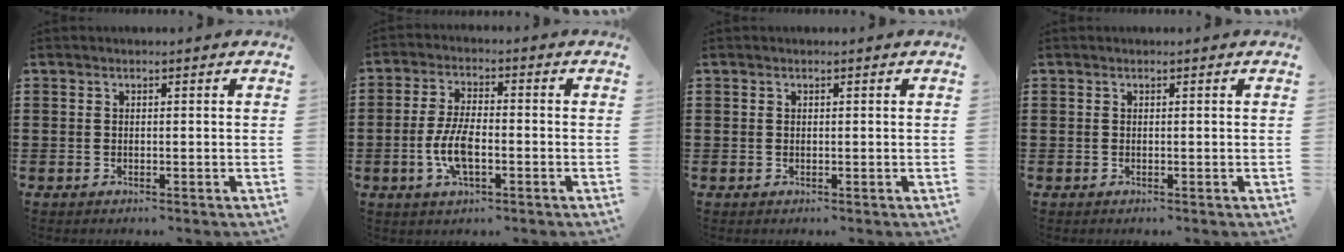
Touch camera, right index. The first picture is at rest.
{"total": 6.8, "force": [-1.8, 2.7, 6.0], "torque": [-0.136, -0.003, -0.040]}
{"total": 0.0}
{"total": 0.0}